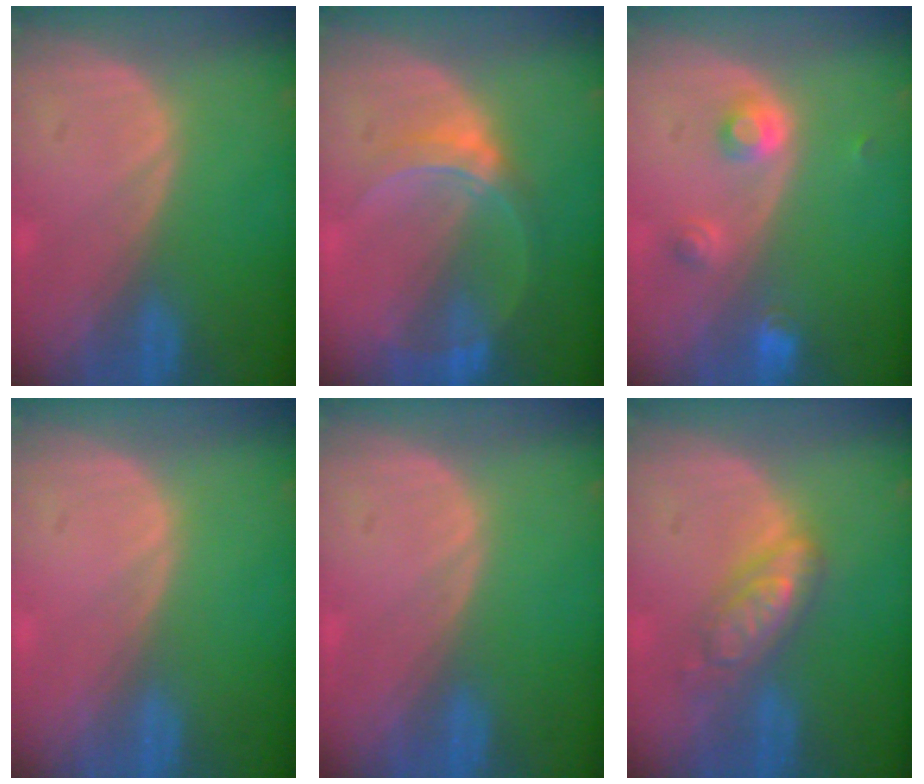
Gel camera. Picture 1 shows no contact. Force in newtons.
{"total": 6.3, "press": 5.6, "slide": 3.0}
{"total": 3.3, "press": 3.2, "slide": 1.0}
{"total": 0.0}
{"total": 0.0}
{"total": 5.5, "press": 5.5, "slide": 0.2}